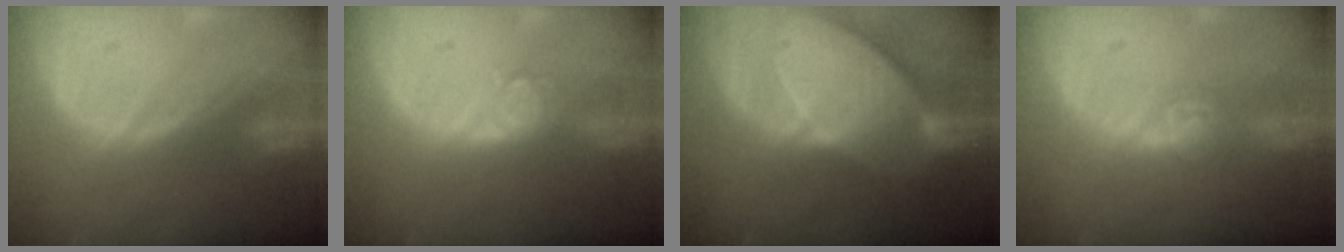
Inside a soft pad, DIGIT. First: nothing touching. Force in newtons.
{"total": 3.9, "press": 3.6, "slide": 1.6}
{"total": 10.6, "press": 9.4, "slide": 5.0}
{"total": 4.5, "press": 3.9, "slide": 2.3}